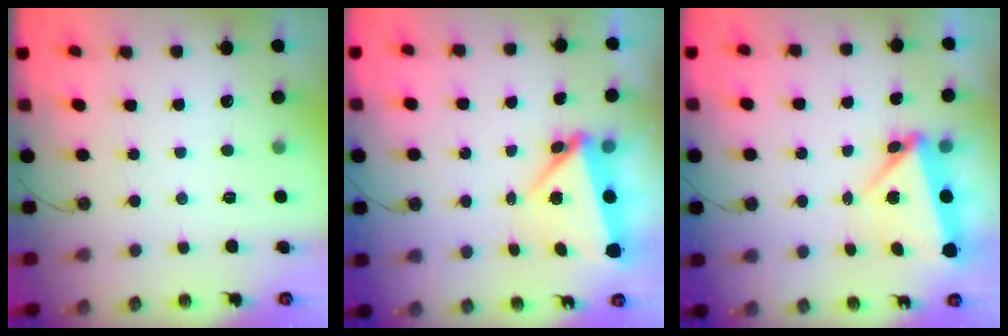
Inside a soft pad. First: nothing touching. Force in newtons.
{"total": 6.9, "press": 5.3, "slide": 4.4}
{"total": 6.9, "press": 4.9, "slide": 4.9}